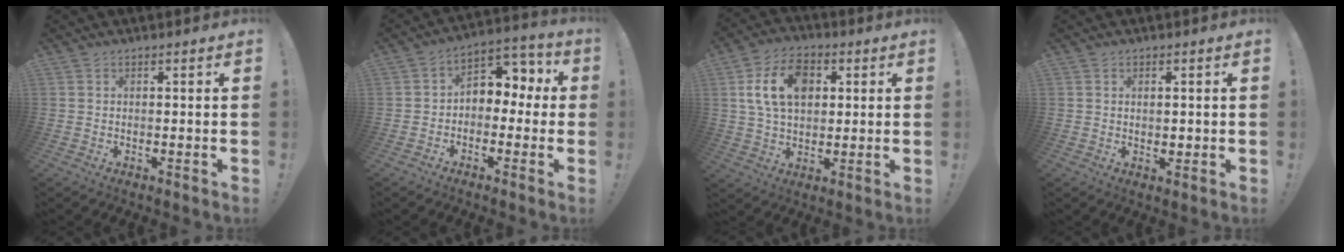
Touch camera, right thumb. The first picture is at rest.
{"total": 6.0, "force": [-0.1, 5.4, 2.6], "torque": [-0.023, -0.004, 0.001]}
{"total": 14.0, "force": [3.6, 9.7, 9.5], "torque": [-0.154, 0.005, 0.069]}
{"total": 1.2, "force": [0.5, 0.8, 0.9], "torque": [-0.002, -0.004, 0.005]}